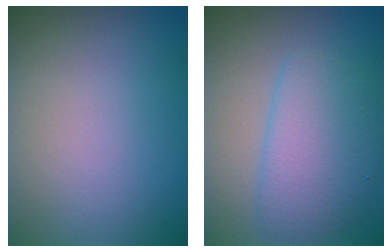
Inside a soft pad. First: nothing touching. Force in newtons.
{"total": 4.5, "press": 4.5, "slide": 0.0}